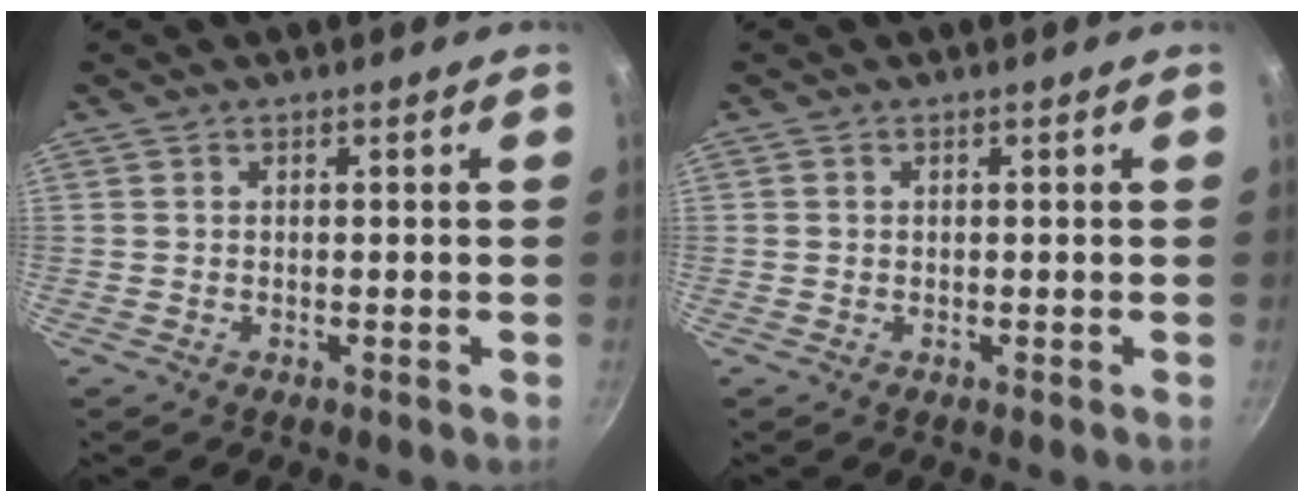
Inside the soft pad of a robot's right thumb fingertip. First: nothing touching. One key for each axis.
{"total": 0.0}